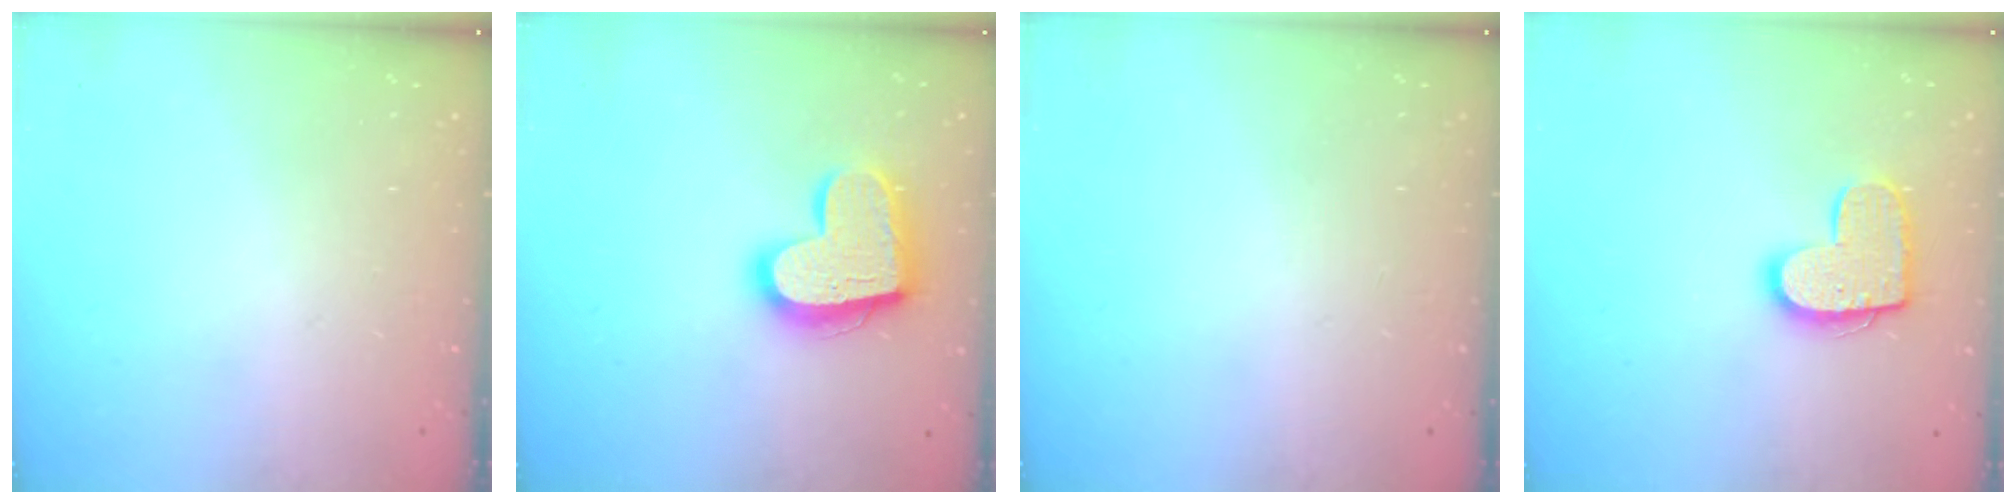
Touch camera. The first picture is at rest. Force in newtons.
{"total": 17.4, "press": 17.3, "slide": 1.4}
{"total": 0.0}
{"total": 12.4, "press": 12.4, "slide": 0.6}